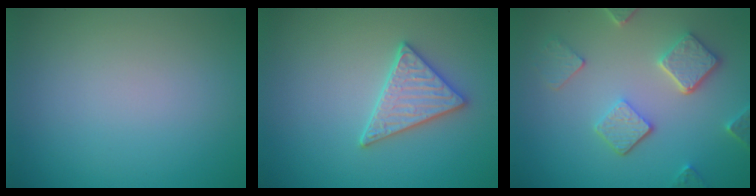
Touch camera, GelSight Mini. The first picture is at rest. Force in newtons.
{"total": 3.0, "press": 2.9, "slide": 0.7}
{"total": 5.0, "press": 3.9, "slide": 3.2}